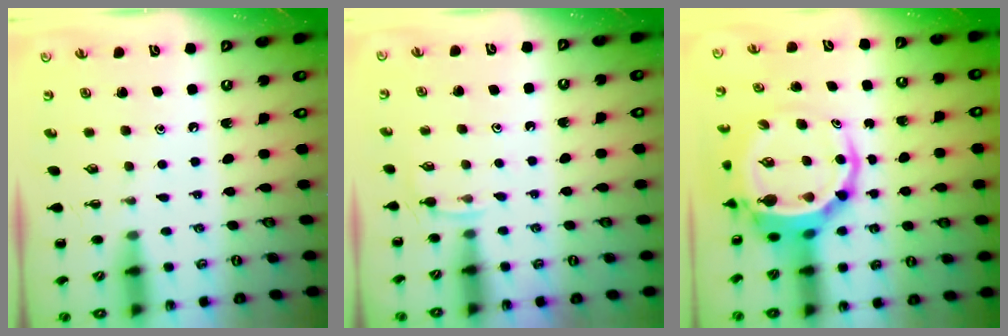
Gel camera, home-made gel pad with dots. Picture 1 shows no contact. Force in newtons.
{"total": 4.0, "press": 3.8, "slide": 1.3}
{"total": 7.3, "press": 7.1, "slide": 1.8}